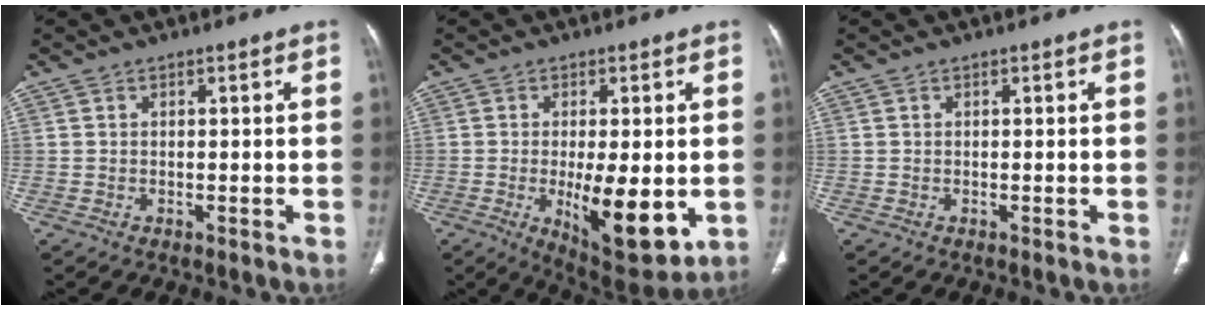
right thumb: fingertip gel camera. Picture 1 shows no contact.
{"total": 14.1, "force": [-2.6, 5.2, 12.8], "torque": [-0.176, -0.028, -0.027]}
{"total": 0.0}